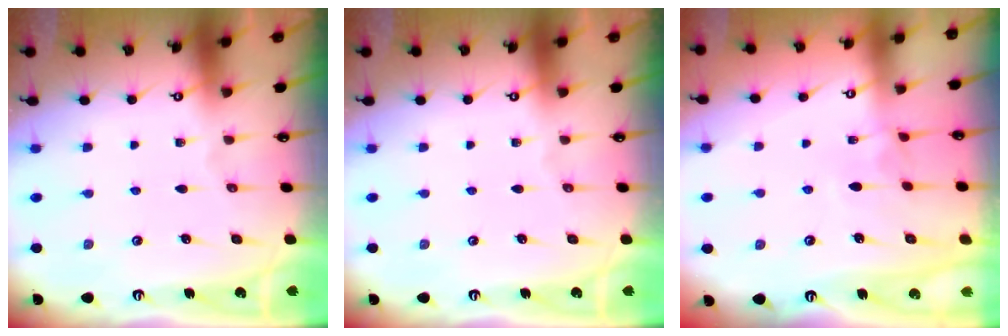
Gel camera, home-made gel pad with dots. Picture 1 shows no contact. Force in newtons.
{"total": 0.0}
{"total": 2.8, "press": 2.8, "slide": 0.4}